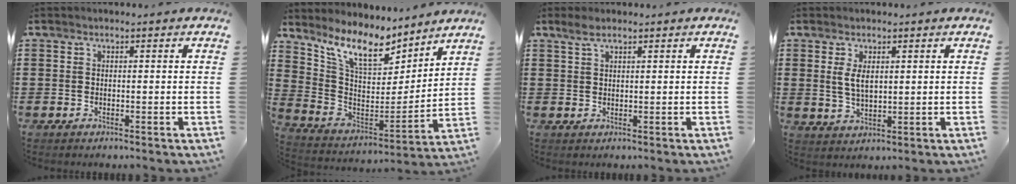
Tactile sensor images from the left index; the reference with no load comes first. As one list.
[{"total": 10.6, "force": [8.2, 3.3, 5.8], "torque": [-0.150, -0.045, 0.147]}, {"total": 1.9, "force": [1.3, 0.5, 1.3], "torque": [-0.029, 0.003, 0.023]}, {"total": 3.6, "force": [1.1, 1.6, 3.1], "torque": [-0.064, 0.005, 0.019]}]